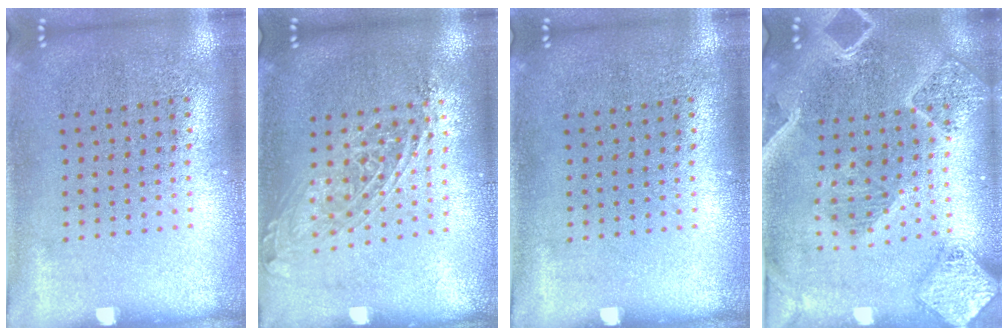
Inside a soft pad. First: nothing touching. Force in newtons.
{"total": 1.6, "press": 1.3, "slide": 0.8}
{"total": 0.0}
{"total": 2.7, "press": 2.4, "slide": 1.2}